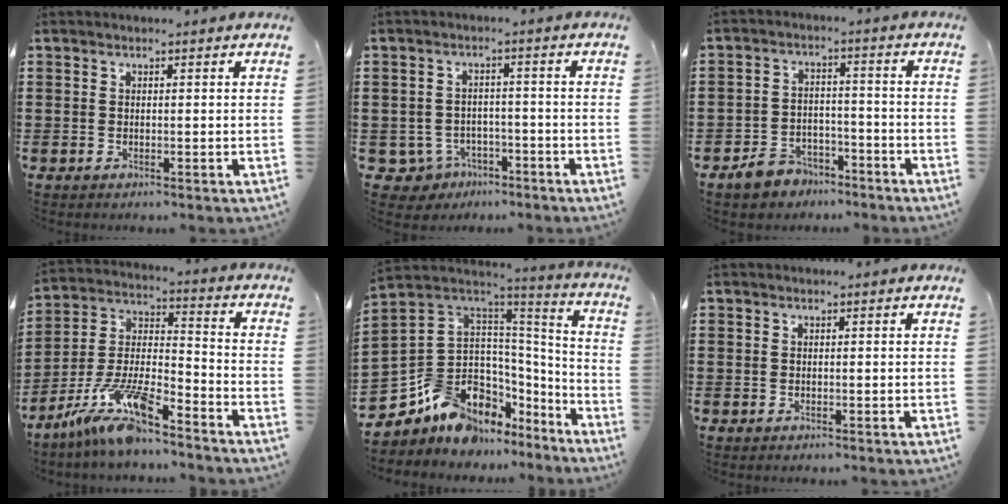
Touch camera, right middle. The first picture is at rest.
{"total": 4.0, "force": [-3.1, 2.3, 0.8], "torque": [-0.037, 0.003, -0.067]}
{"total": 4.8, "force": [-4.3, 2.2, 0.7], "torque": [-0.031, 0.012, -0.090]}
{"total": 11.7, "force": [-9.5, 1.7, 6.6], "torque": [-0.153, 0.004, -0.192]}
{"total": 10.9, "force": [-6.6, 7.9, 3.7], "torque": [-0.118, -0.005, -0.126]}
{"total": 0.0}